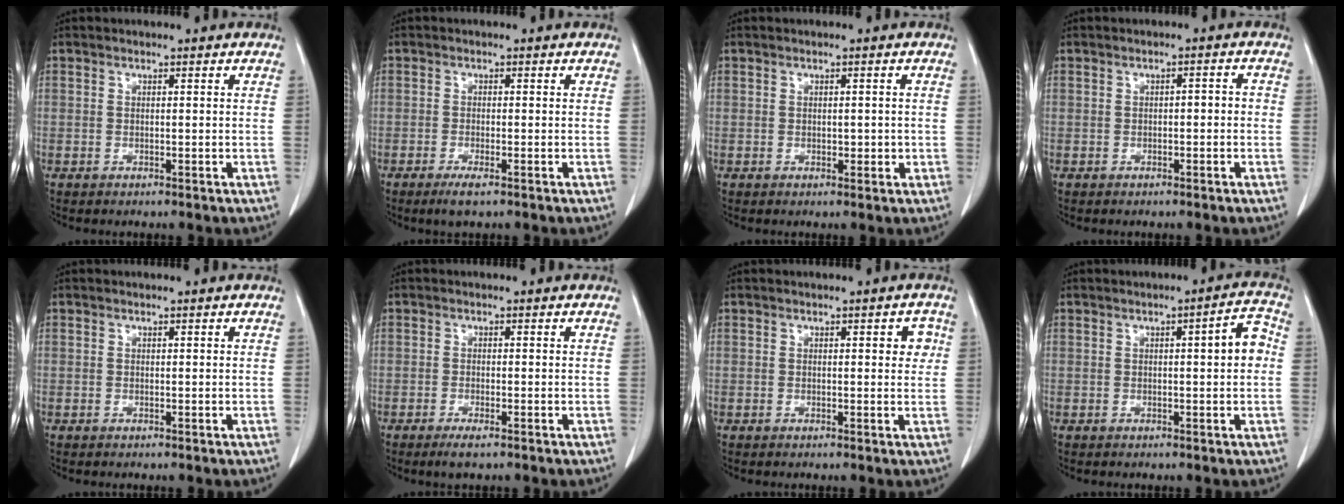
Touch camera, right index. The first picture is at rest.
{"total": 2.5, "force": [-1.6, 0.3, 1.9], "torque": [-0.037, -0.005, -0.029]}
{"total": 1.5, "force": [-0.2, 0.9, 1.2], "torque": [-0.014, 0.002, 0.001]}
{"total": 1.6, "force": [-0.4, 0.6, 1.4], "torque": [-0.022, 0.007, -0.004]}
{"total": 0.0}
{"total": 2.2, "force": [-1.4, 0.2, 1.6], "torque": [-0.031, -0.004, -0.025]}
{"total": 2.5, "force": [0.7, 1.1, 2.2], "torque": [-0.018, 0.005, 0.005]}
{"total": 4.4, "force": [0.2, 0.7, 4.4], "torque": [-0.056, 0.013, -0.001]}